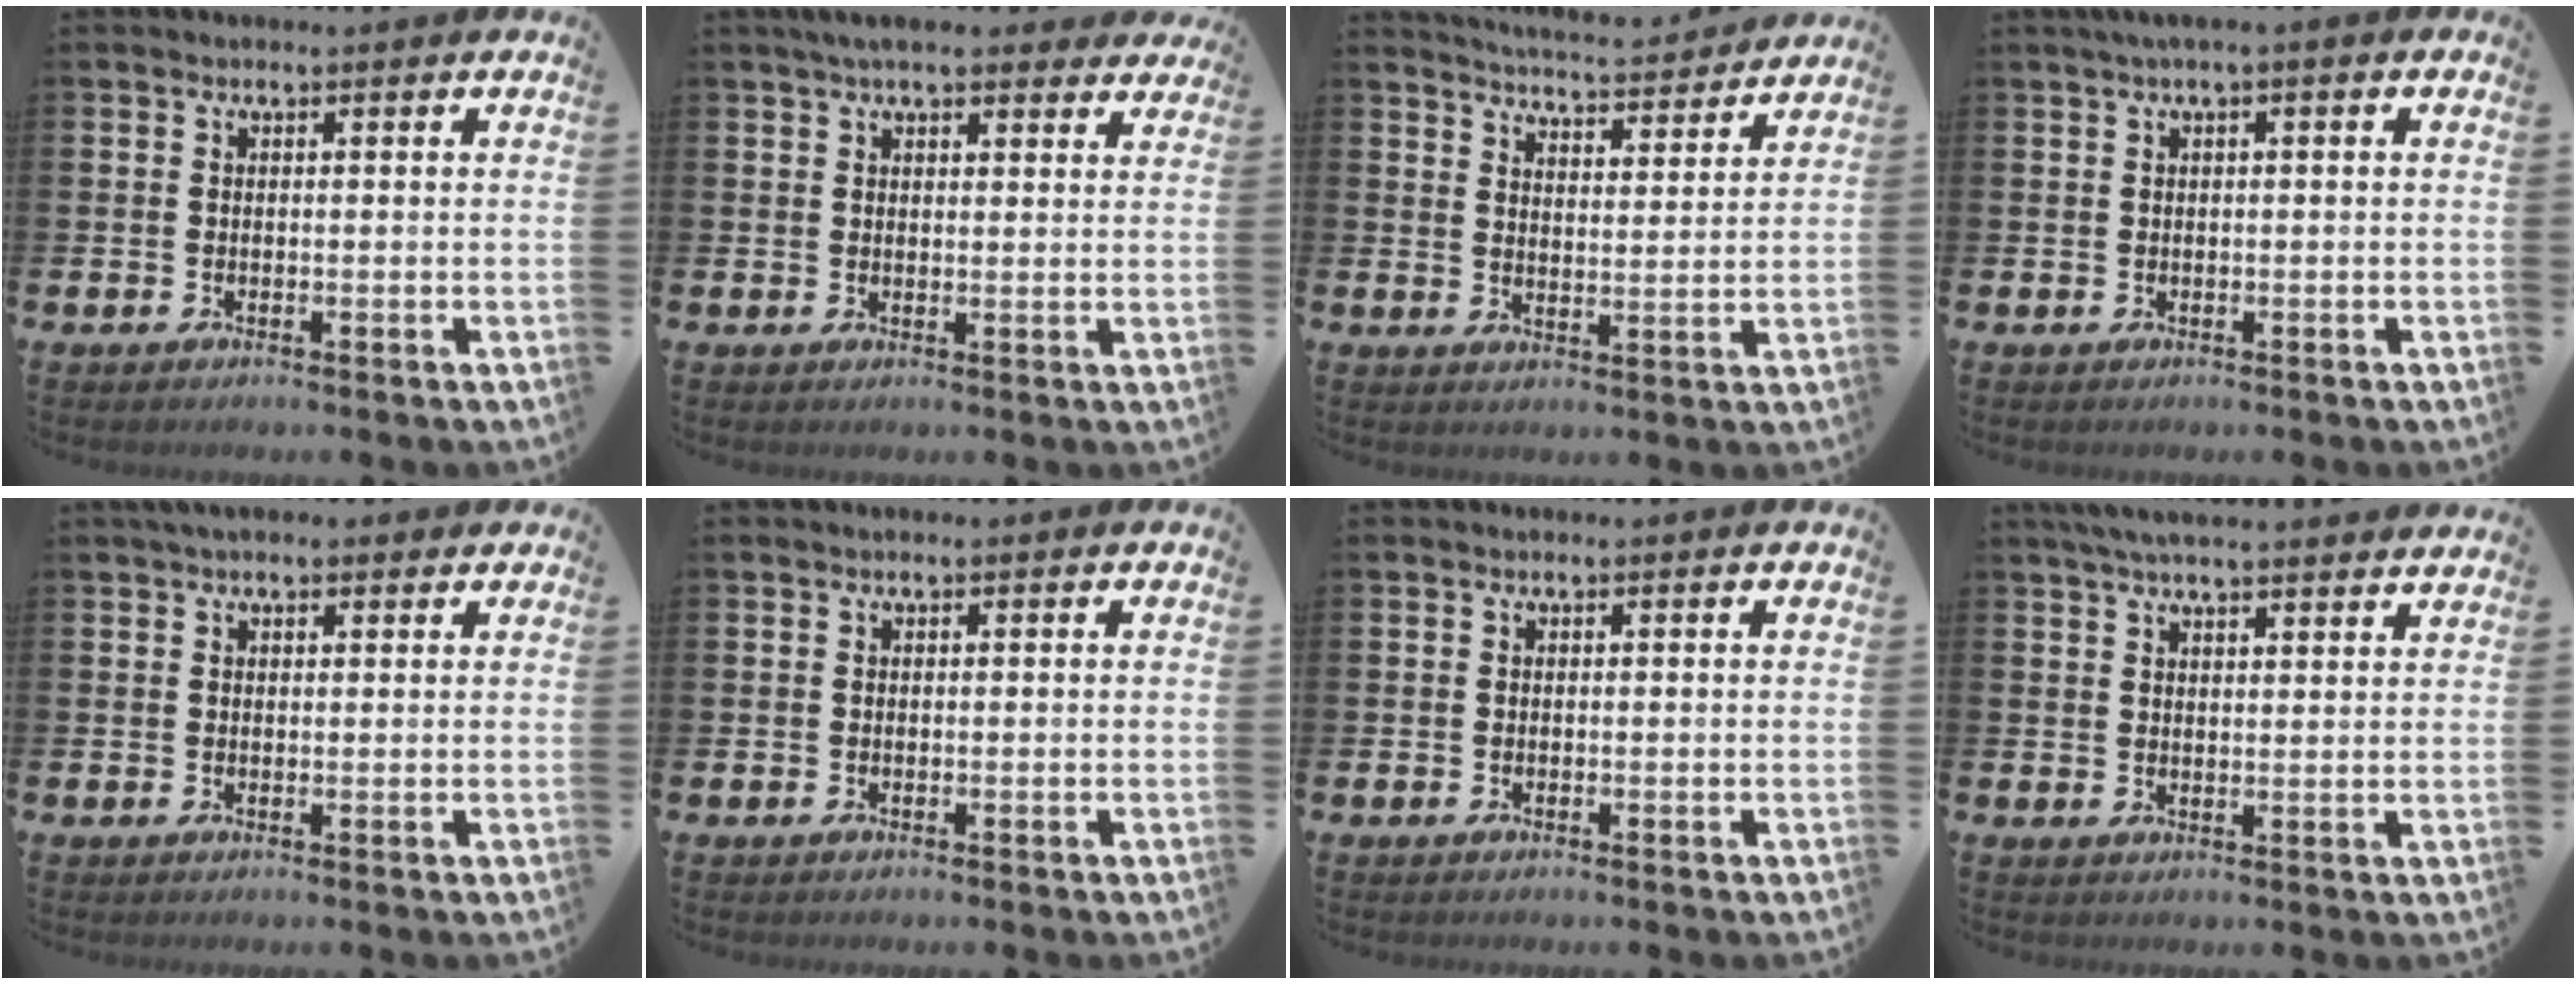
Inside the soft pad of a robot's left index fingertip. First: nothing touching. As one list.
[{"total": 4.6, "force": [4.0, 1.2, 2.0], "torque": [-0.035, -0.009, 0.071]}, {"total": 5.1, "force": [5.0, 0.1, 0.3], "torque": [-0.013, -0.041, 0.085]}, {"total": 1.3, "force": [0.2, 0.1, 1.2], "torque": [-0.019, 0.000, 0.003]}, {"total": 2.3, "force": [2.0, 1.1, 0.7], "torque": [-0.007, 0.001, 0.033]}, {"total": 0.0}, {"total": 0.0}, {"total": 4.8, "force": [4.6, 0.3, 1.5], "torque": [-0.036, -0.014, 0.083]}]